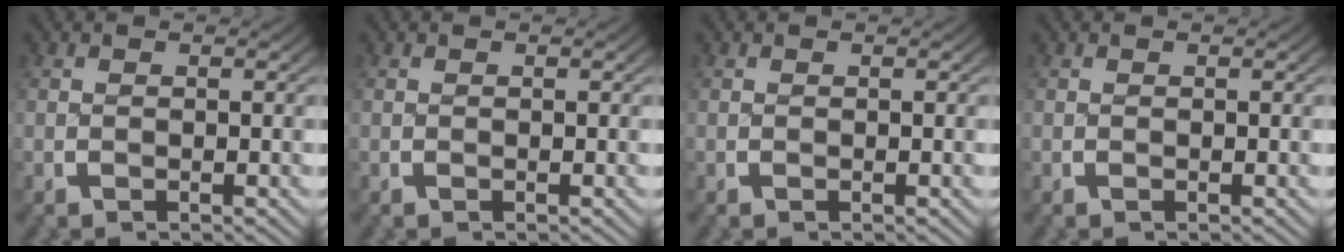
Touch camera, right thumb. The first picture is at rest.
{"total": 0.0}
{"total": 0.0}
{"total": 0.0}